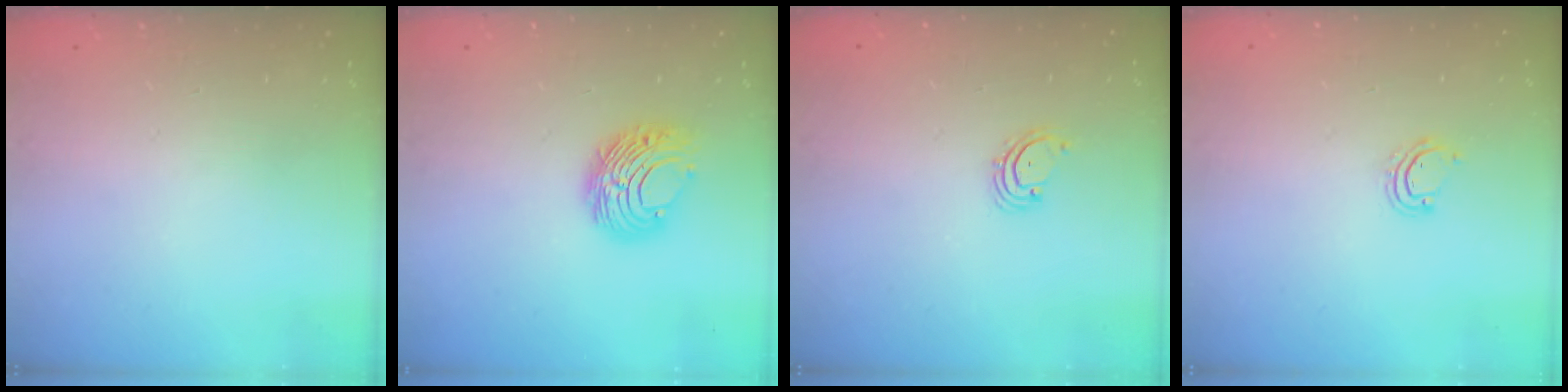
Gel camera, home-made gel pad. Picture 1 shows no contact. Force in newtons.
{"total": 8.6, "press": 8.6, "slide": 0.5}
{"total": 2.3, "press": 2.3, "slide": 0.5}
{"total": 2.7, "press": 2.7, "slide": 0.2}